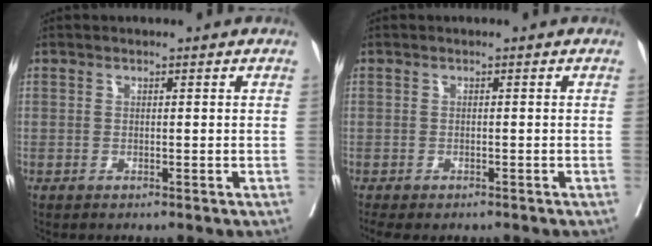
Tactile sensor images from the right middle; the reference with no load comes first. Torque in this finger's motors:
{"motor_torque": [0.41, -0.35, 0.06, 0.03]}